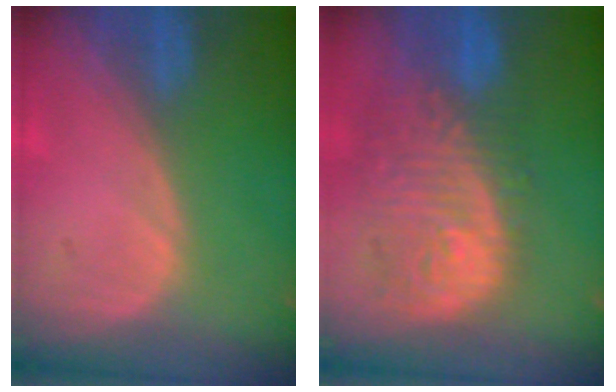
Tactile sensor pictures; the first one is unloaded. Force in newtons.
{"total": 11.9, "press": 10.5, "slide": 5.6}